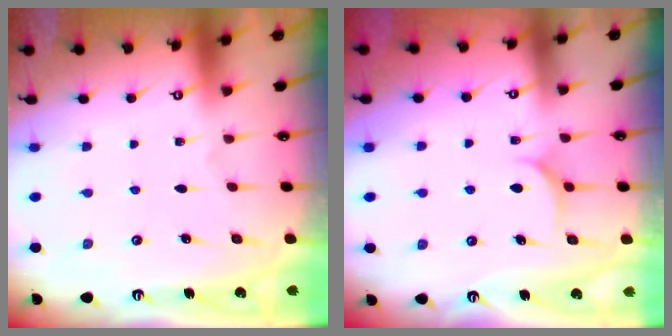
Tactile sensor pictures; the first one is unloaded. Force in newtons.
{"total": 6.0, "press": 6.0, "slide": 0.4}